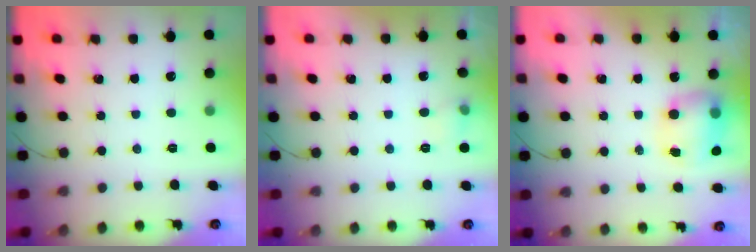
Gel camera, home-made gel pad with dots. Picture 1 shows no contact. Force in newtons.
{"total": 5.3, "press": 5.0, "slide": 1.5}
{"total": 9.7, "press": 9.6, "slide": 1.7}